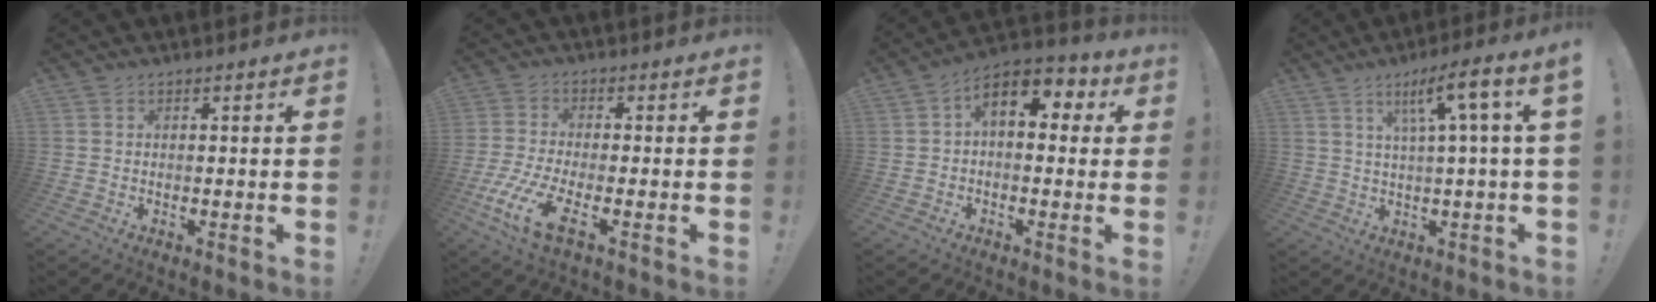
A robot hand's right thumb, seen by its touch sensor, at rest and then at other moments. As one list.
[{"total": 10.6, "force": [-4.3, 3.8, 9.0], "torque": [-0.193, -0.001, -0.078]}, {"total": 9.2, "force": [3.1, 5.5, 6.6], "torque": [-0.093, -0.011, 0.059]}, {"total": 9.8, "force": [2.8, -0.1, 9.4], "torque": [-0.151, -0.012, 0.034]}]